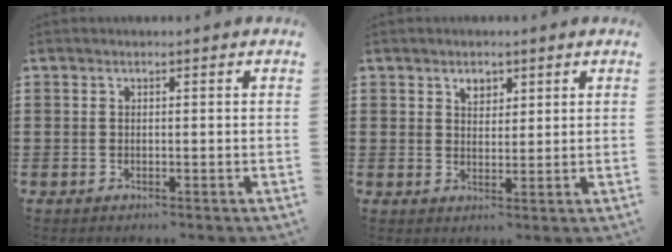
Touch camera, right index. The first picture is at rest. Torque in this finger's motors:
{"motor_torque": [0.10, -0.08, 0.00, 0.02]}